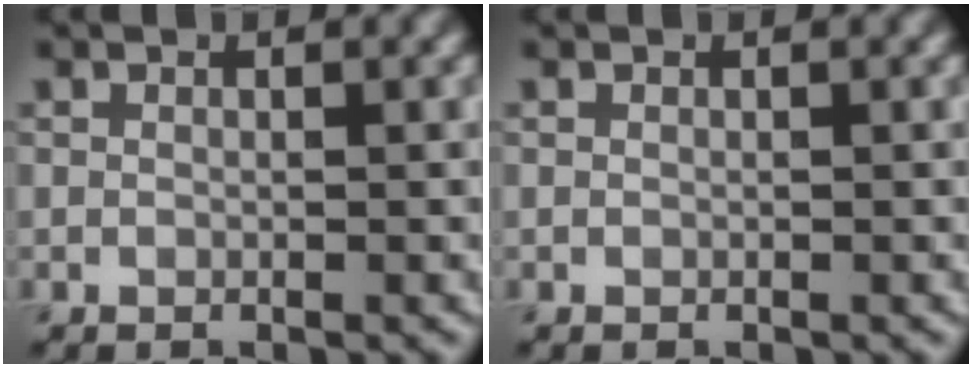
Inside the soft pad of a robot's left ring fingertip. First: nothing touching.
{"total": 0.0}